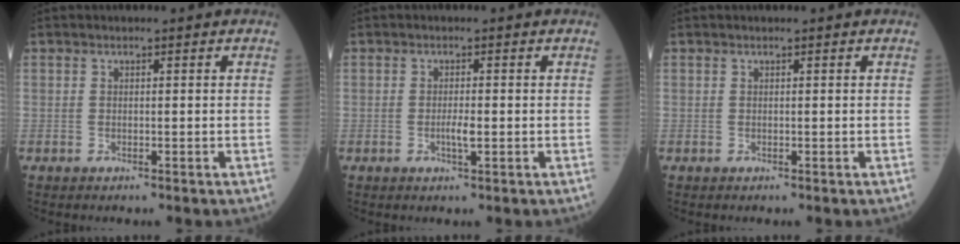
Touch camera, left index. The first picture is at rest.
{"total": 1.8, "force": [-0.4, 0.2, 1.8], "torque": [-0.037, -0.002, -0.006]}
{"total": 0.0}